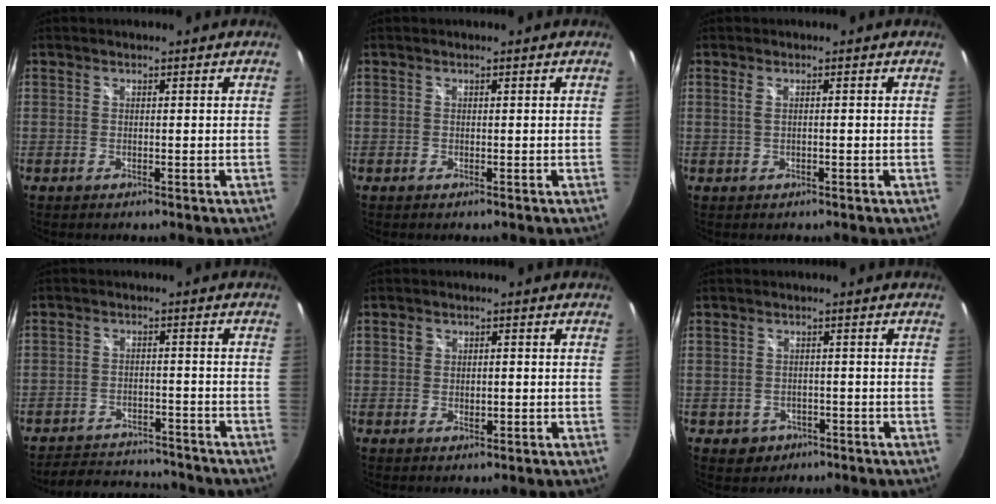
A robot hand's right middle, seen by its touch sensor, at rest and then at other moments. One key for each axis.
{"total": 0.0}
{"total": 1.4, "fx": -0.2, "fy": 0.2, "fz": 1.3, "tx": -0.024, "ty": 0.000, "tz": -0.003}
{"total": 10.9, "fx": -10.0, "fy": 3.5, "fz": 2.8, "tx": -0.073, "ty": 0.024, "tz": -0.134}
{"total": 2.5, "fx": -0.2, "fy": 2.0, "fz": 1.5, "tx": -0.023, "ty": 0.004, "tz": -0.005}
{"total": 3.9, "fx": -1.6, "fy": 3.4, "fz": 1.0, "tx": -0.032, "ty": 0.004, "tz": -0.015}